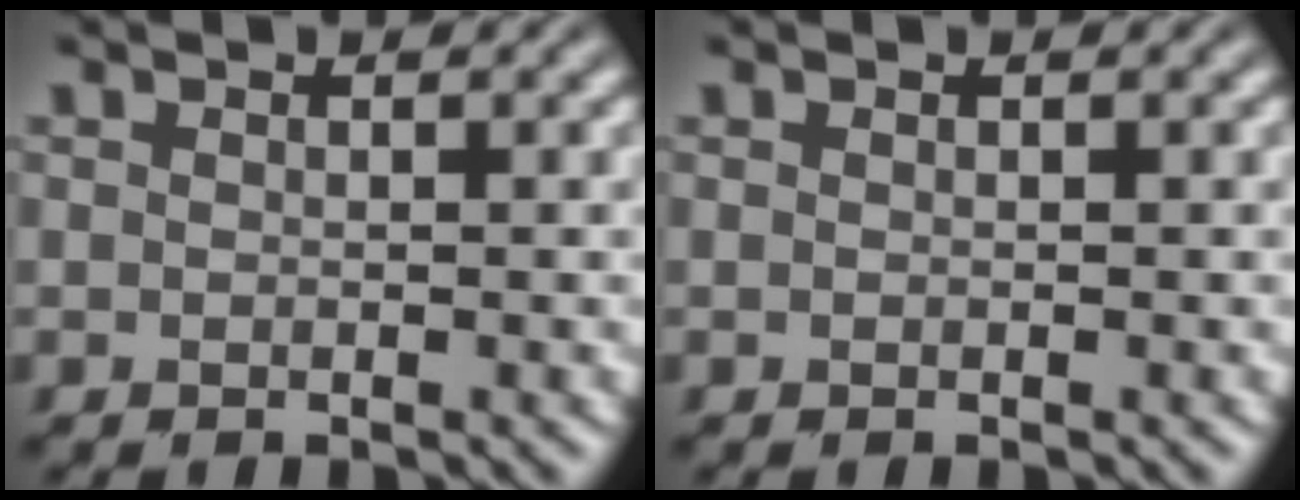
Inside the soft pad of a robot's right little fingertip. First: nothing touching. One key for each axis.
{"total": 0.0}